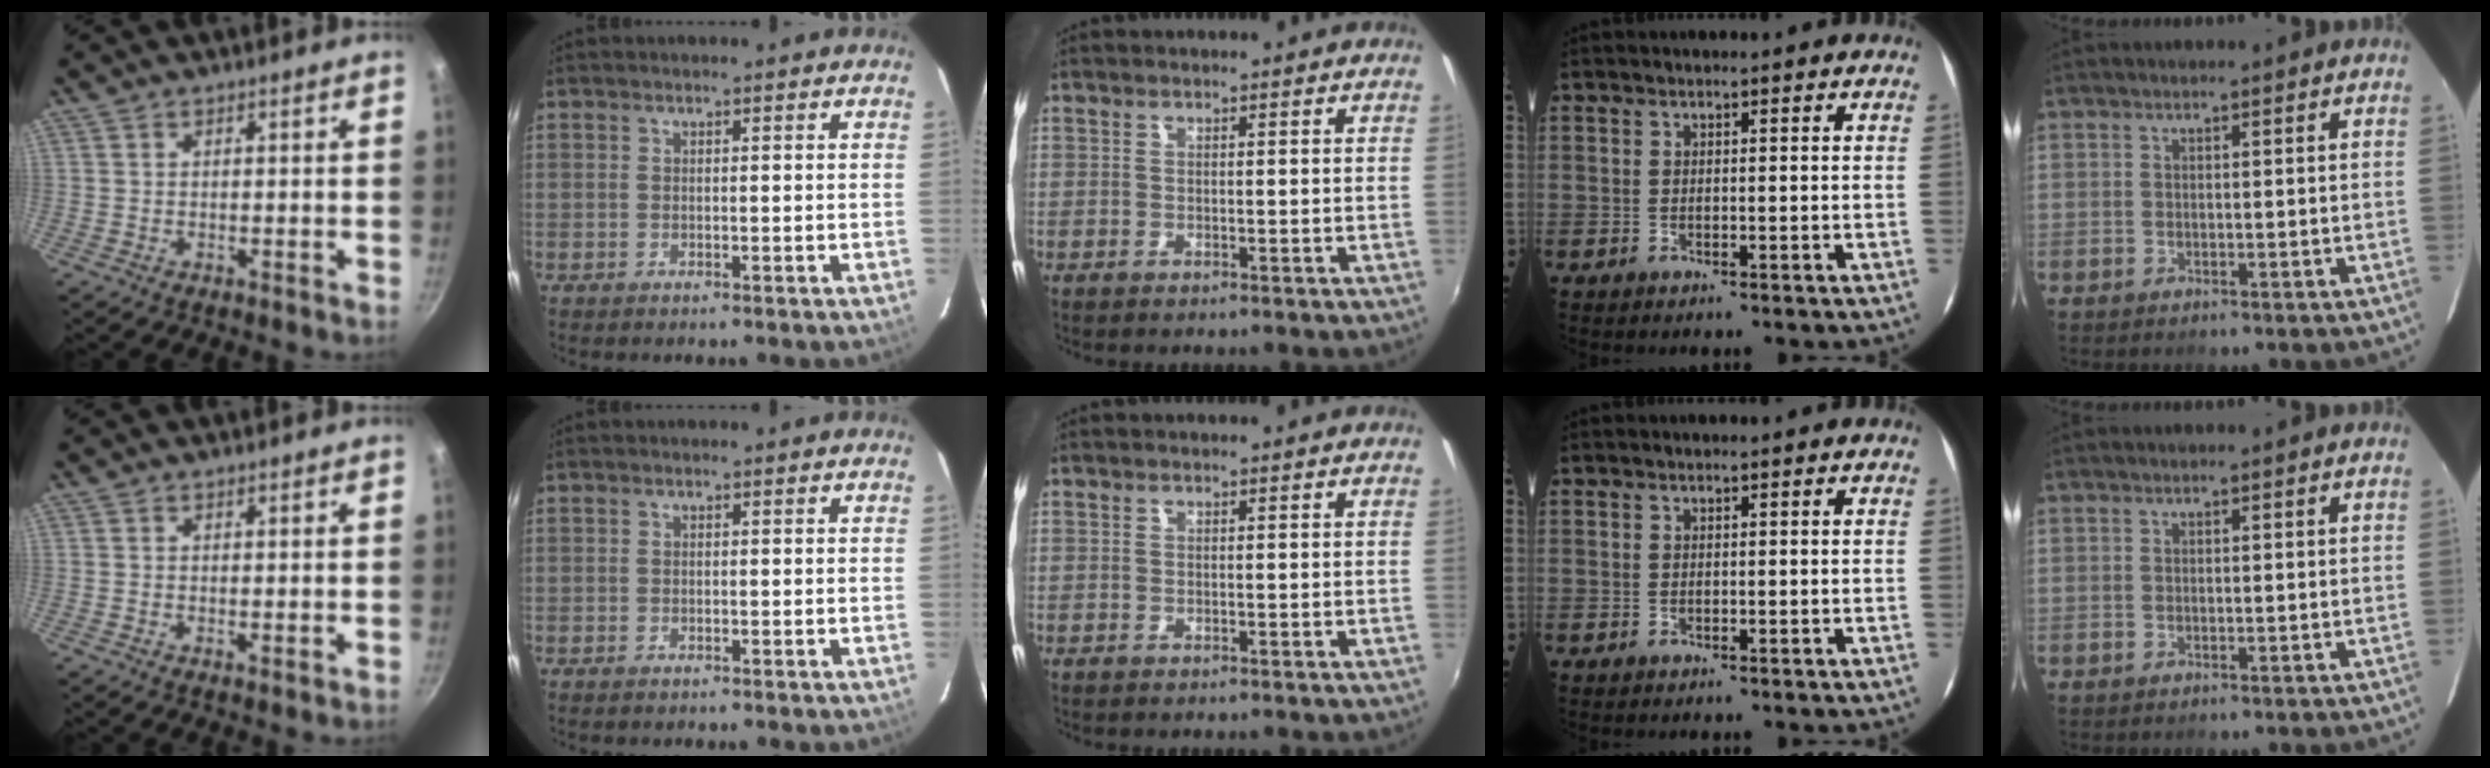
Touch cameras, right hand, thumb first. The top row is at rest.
{"thumb": {"total": 0.6, "force": [0.2, 0.2, 0.5], "torque": [-0.008, -0.007, 0.000]}, "index": {"total": 0.5, "force": [-0.4, 0.2, 0.2], "torque": [-0.006, -0.002, -0.009]}}